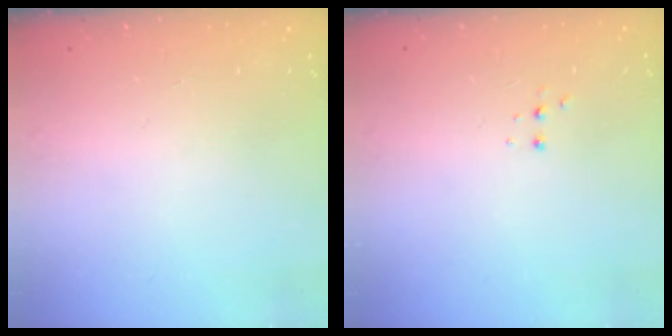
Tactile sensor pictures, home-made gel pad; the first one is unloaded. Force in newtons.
{"total": 2.7, "press": 2.7, "slide": 0.5}